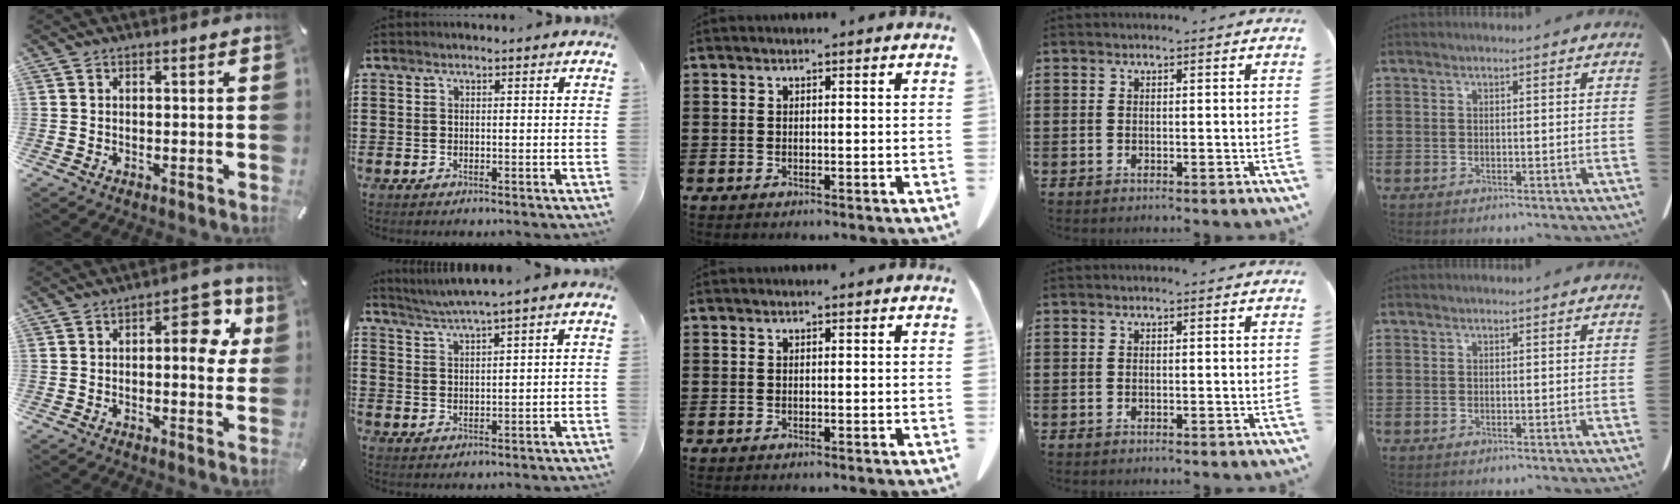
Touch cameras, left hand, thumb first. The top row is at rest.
{"thumb": {"total": 10.8, "force": [2.3, 5.3, 9.1], "torque": [-0.100, -0.010, 0.029]}, "index": {"total": 2.5, "force": [2.1, -0.7, 1.2], "torque": [-0.028, -0.009, 0.037]}}